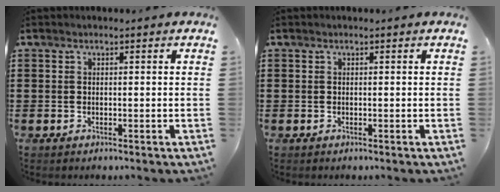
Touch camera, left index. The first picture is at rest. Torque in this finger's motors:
{"motor_torque": [-0.01, -0.01, 0.01, -0.01]}